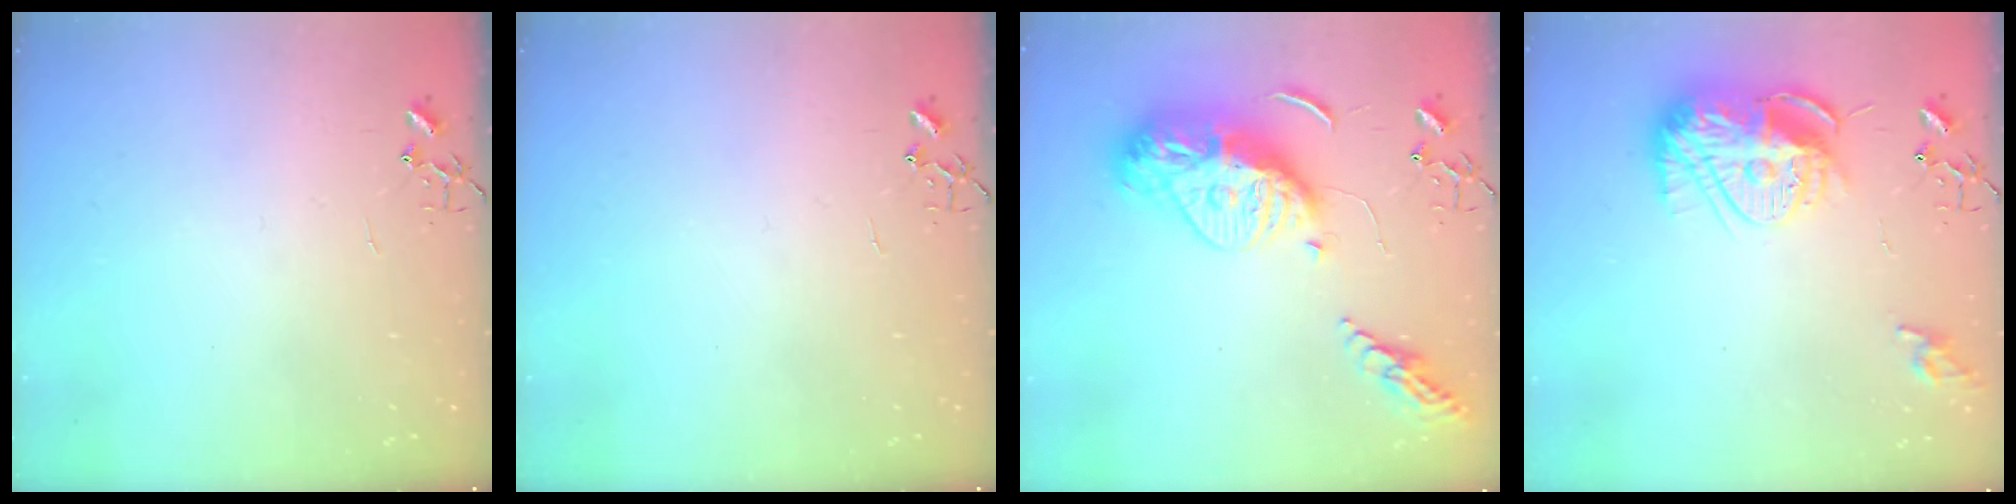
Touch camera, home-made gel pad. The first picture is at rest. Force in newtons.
{"total": 0.0}
{"total": 18.2, "press": 18.1, "slide": 1.5}
{"total": 15.3, "press": 15.3, "slide": 0.9}